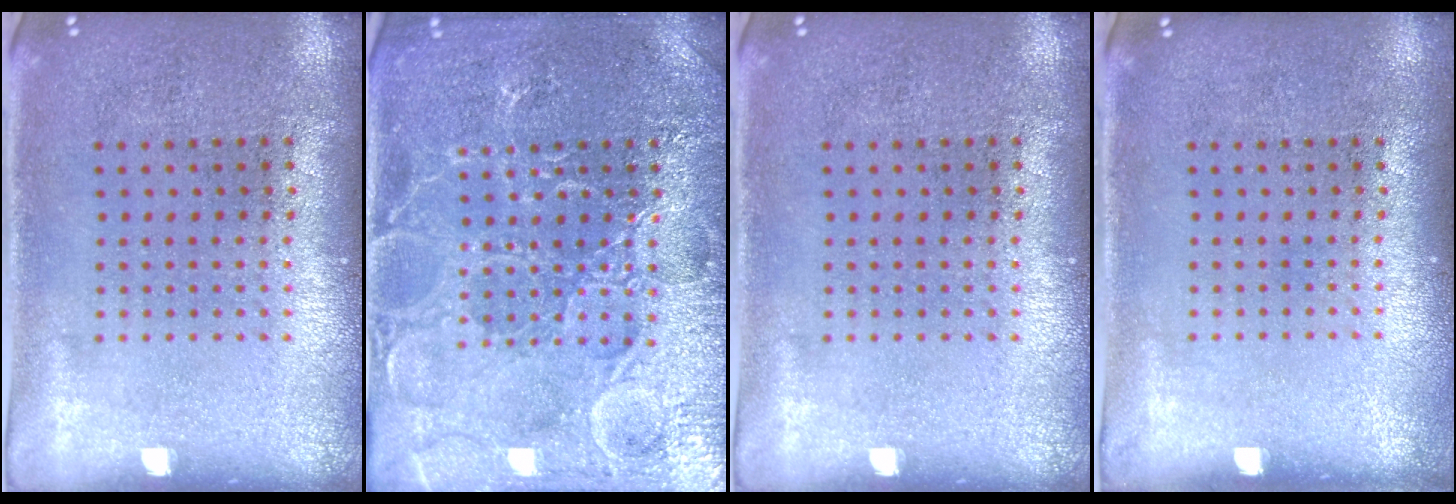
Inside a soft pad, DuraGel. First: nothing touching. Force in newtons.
{"total": 4.4, "press": 4.4, "slide": 0.5}
{"total": 0.0}
{"total": 0.0}